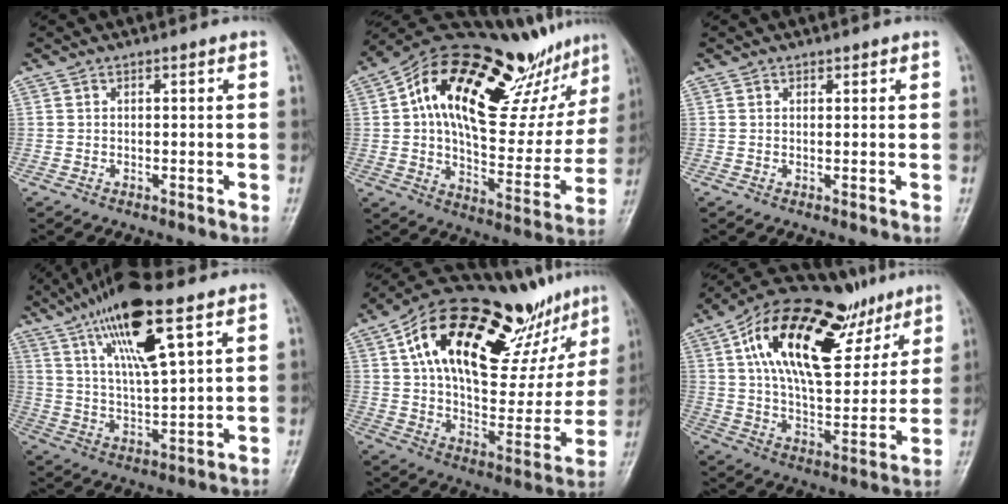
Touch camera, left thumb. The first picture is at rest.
{"total": 30.8, "force": [15.1, 13.2, 23.4], "torque": [-0.310, 0.001, 0.238]}
{"total": 0.9, "force": [0.6, 0.6, 0.1], "torque": [0.009, -0.003, 0.006]}
{"total": 16.8, "force": [8.9, 4.3, 13.6], "torque": [-0.243, -0.023, 0.165]}
{"total": 33.2, "force": [17.9, 14.5, 23.8], "torque": [-0.318, -0.009, 0.285]}
{"total": 26.4, "force": [13.5, 12.4, 19.1], "torque": [-0.275, -0.018, 0.227]}